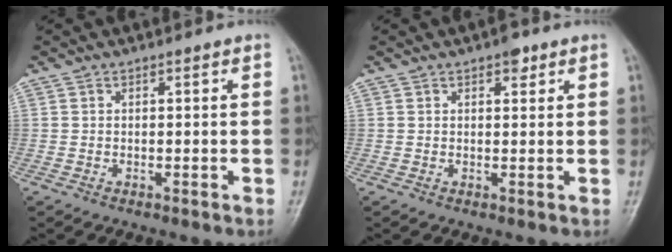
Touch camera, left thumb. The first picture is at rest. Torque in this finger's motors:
{"motor_torque": [1.22, 0.26, 0.41, -0.40, 0.01]}